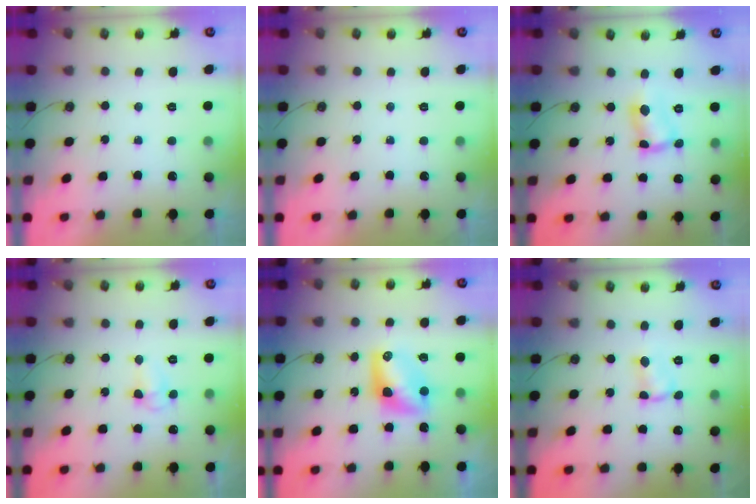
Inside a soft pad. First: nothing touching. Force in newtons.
{"total": 0.0}
{"total": 4.9, "press": 4.9, "slide": 0.4}
{"total": 5.0, "press": 5.0, "slide": 0.7}
{"total": 8.8, "press": 8.7, "slide": 0.4}
{"total": 1.8, "press": 1.8, "slide": 0.1}